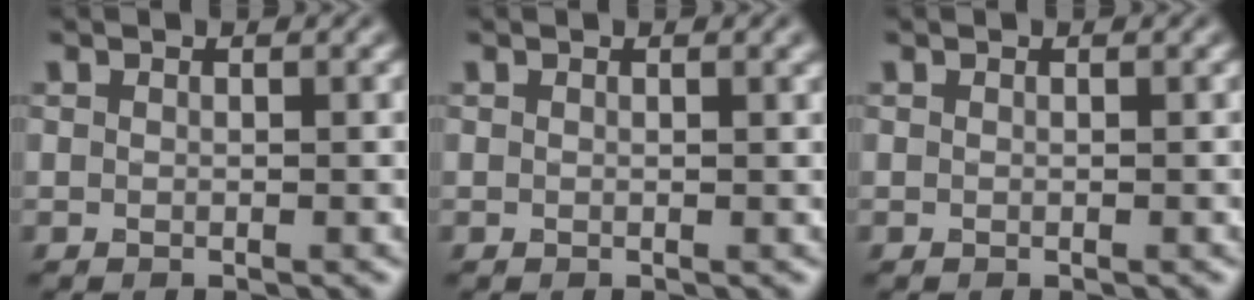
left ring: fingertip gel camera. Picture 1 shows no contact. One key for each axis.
{"total": 1.0, "fx": 0.6, "fy": 0.3, "fz": 0.8, "tx": -0.005, "ty": 0.005, "tz": 0.007}
{"total": 0.0}